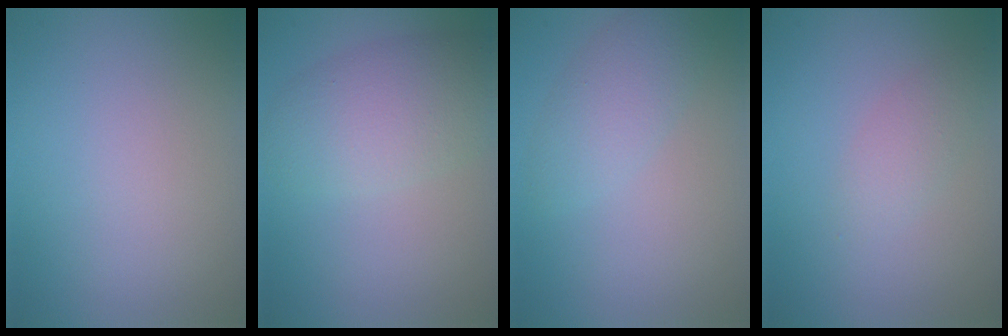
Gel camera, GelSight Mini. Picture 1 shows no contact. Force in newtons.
{"total": 5.1, "press": 5.1, "slide": 0.1}
{"total": 2.8, "press": 2.8, "slide": 0.1}
{"total": 1.7, "press": 1.7, "slide": 0.0}